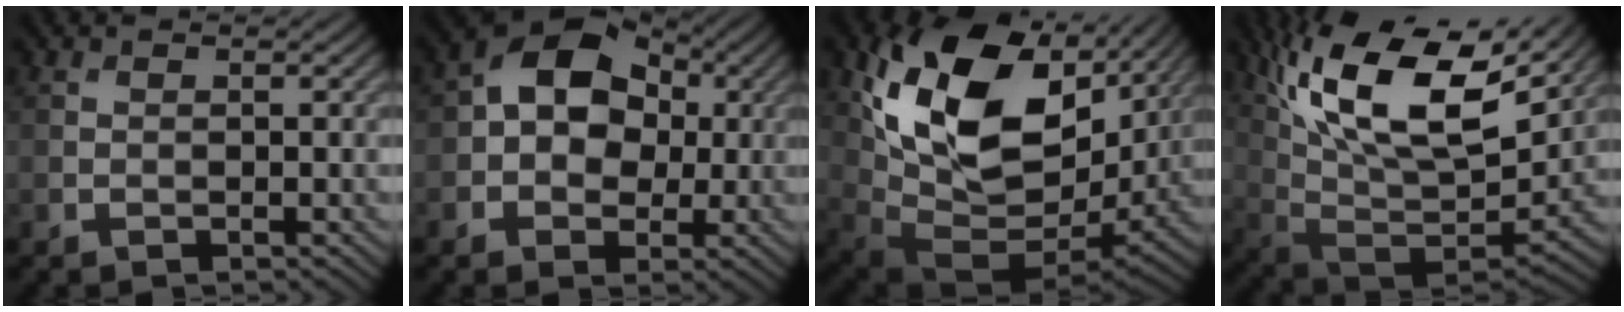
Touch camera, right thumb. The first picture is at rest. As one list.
[{"total": 9.3, "force": [1.1, 6.9, 6.1], "torque": [-0.098, 0.012, -0.002]}, {"total": 17.8, "force": [5.8, 11.1, 12.6], "torque": [-0.264, -0.015, 0.124]}, {"total": 17.9, "force": [8.9, 7.7, 13.5], "torque": [-0.285, 0.017, 0.166]}]